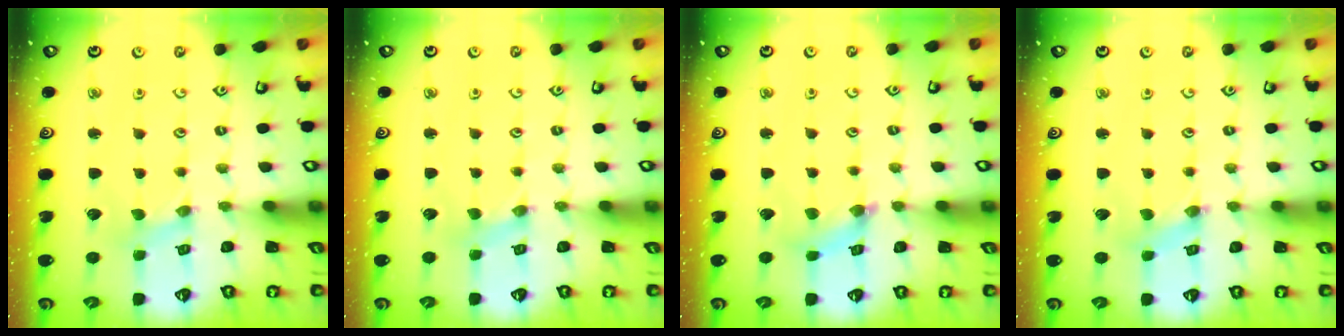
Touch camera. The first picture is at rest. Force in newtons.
{"total": 2.8, "press": 2.8, "slide": 0.3}
{"total": 3.1, "press": 3.1, "slide": 0.4}
{"total": 0.5, "press": 0.5, "slide": 0.1}